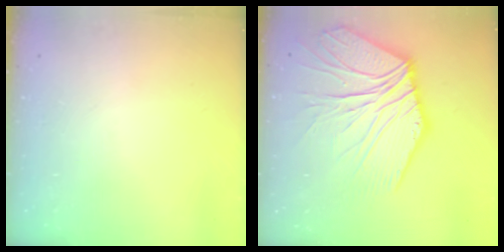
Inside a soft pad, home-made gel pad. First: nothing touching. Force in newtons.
{"total": 13.2, "press": 13.0, "slide": 1.9}